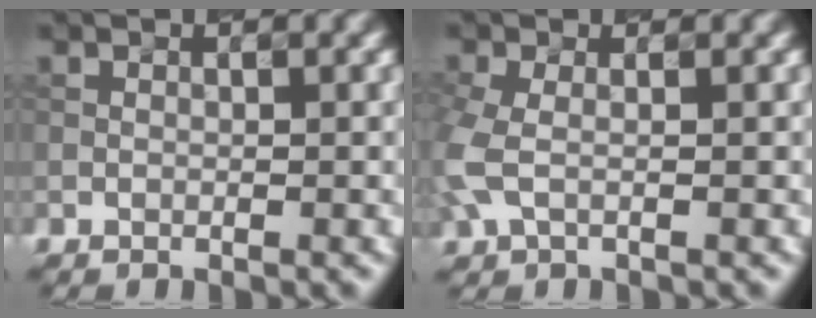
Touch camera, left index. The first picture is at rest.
{"total": 3.4, "force": [-0.3, 2.0, 2.7], "torque": [-0.084, 0.000, -0.012]}